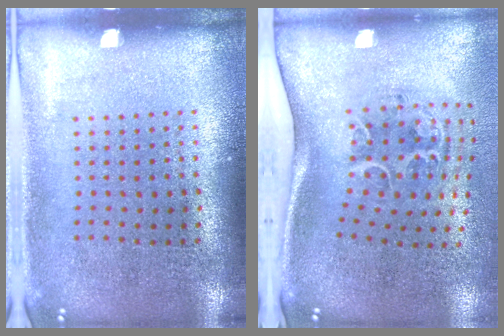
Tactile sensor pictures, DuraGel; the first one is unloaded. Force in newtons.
{"total": 2.1, "press": 1.3, "slide": 1.6}